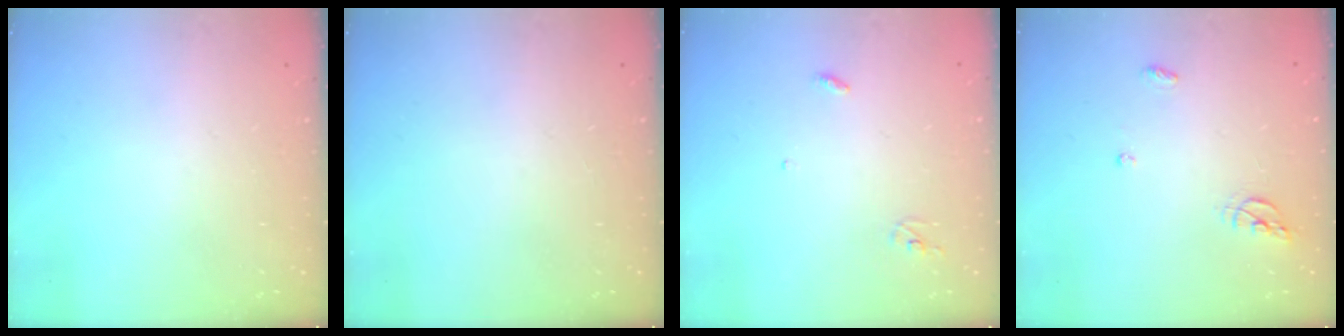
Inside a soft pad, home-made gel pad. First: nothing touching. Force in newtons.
{"total": 0.0}
{"total": 3.0, "press": 2.9, "slide": 0.2}
{"total": 6.5, "press": 6.5, "slide": 0.6}